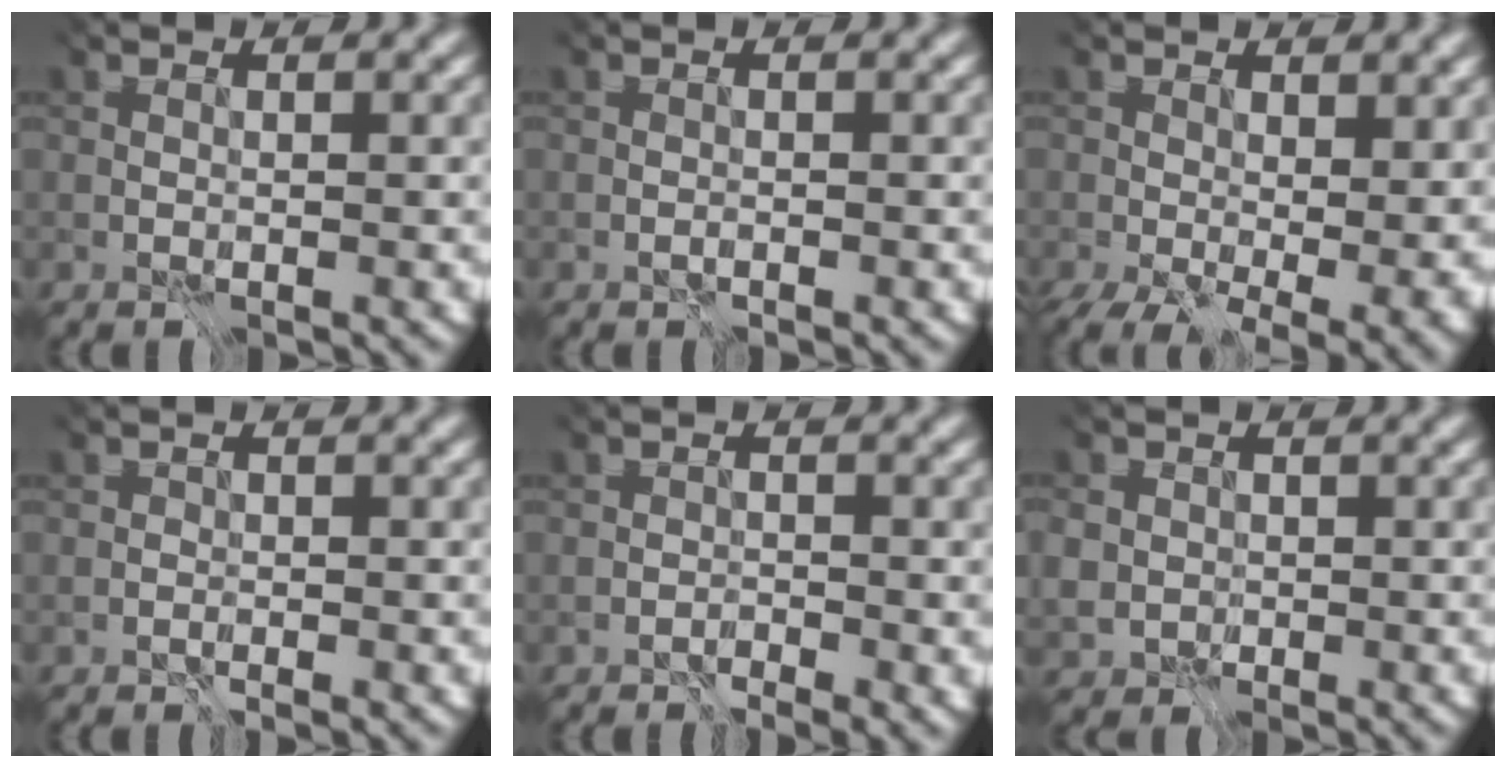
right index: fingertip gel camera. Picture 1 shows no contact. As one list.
[{"total": 1.0, "force": [-0.8, -0.4, -0.2], "torque": [0.010, 0.002, -0.026]}, {"total": 8.8, "force": [-0.2, 5.8, 6.6], "torque": [-0.096, -0.013, 0.037]}, {"total": 1.4, "force": [-1.4, -0.2, -0.3], "torque": [0.011, 0.000, -0.032]}, {"total": 2.7, "force": [-2.7, 0.1, 0.0], "torque": [0.010, -0.001, -0.051]}, {"total": 4.5, "force": [0.9, 4.1, 1.5], "torque": [-0.061, 0.015, 0.028]}]